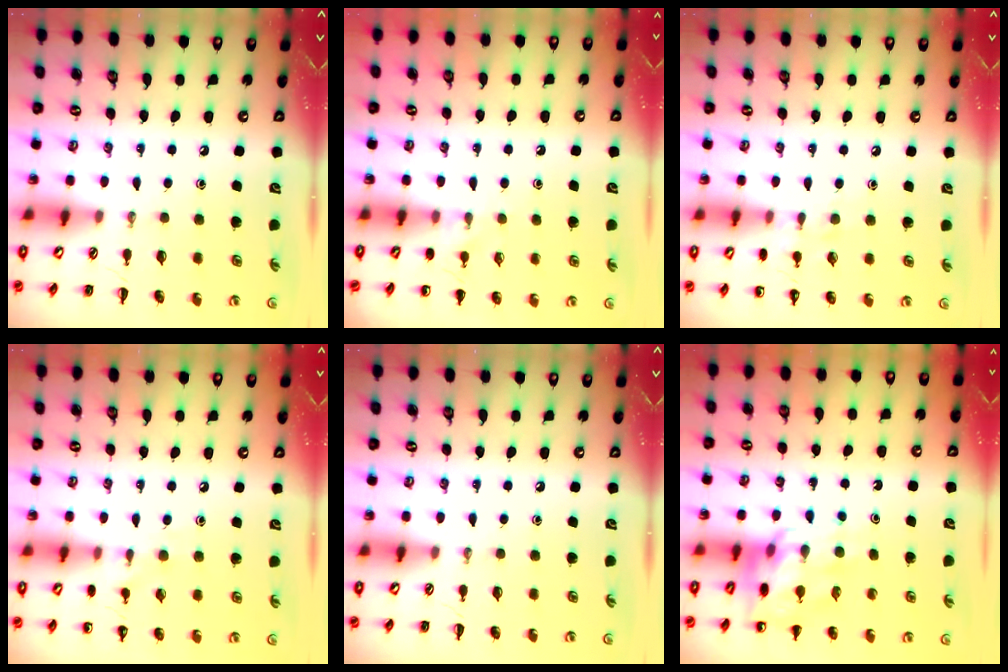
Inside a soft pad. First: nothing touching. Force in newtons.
{"total": 5.9, "press": 5.5, "slide": 2.0}
{"total": 6.7, "press": 6.3, "slide": 2.1}
{"total": 6.5, "press": 6.2, "slide": 1.9}
{"total": 0.0}
{"total": 11.6, "press": 11.3, "slide": 2.6}